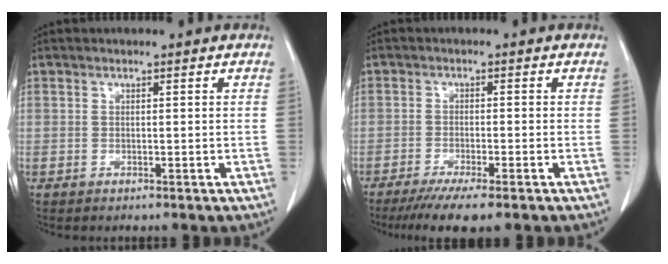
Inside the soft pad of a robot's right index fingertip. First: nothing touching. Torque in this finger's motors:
{"motor_torque": [0.42, -0.42, 0.41, 0.08]}